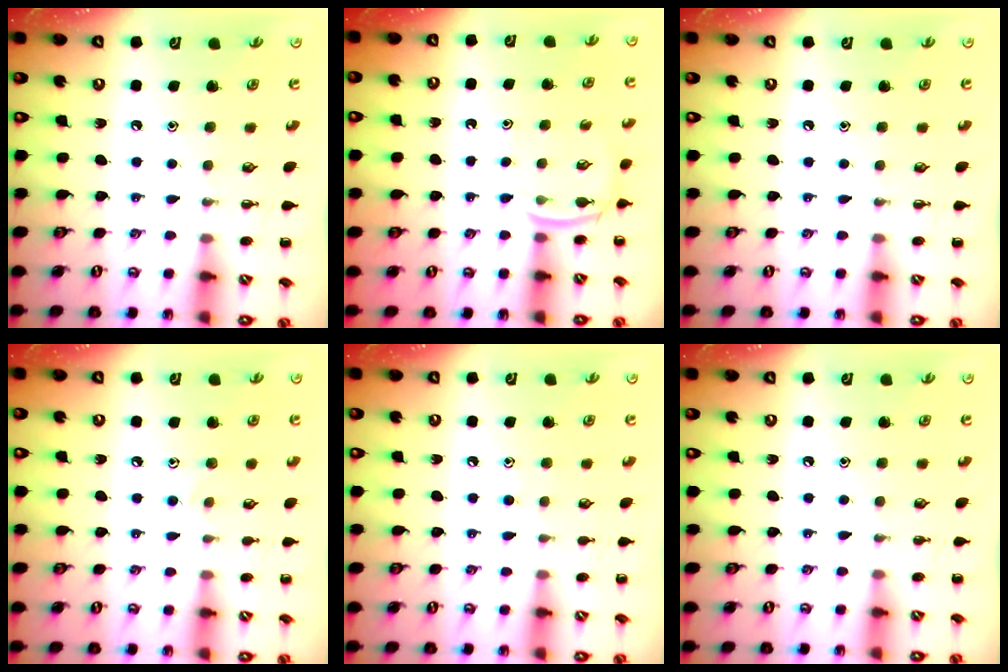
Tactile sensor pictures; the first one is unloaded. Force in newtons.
{"total": 4.4, "press": 4.1, "slide": 1.5}
{"total": 0.0}
{"total": 6.7, "press": 6.4, "slide": 2.2}
{"total": 4.7, "press": 4.3, "slide": 1.8}
{"total": 0.0}